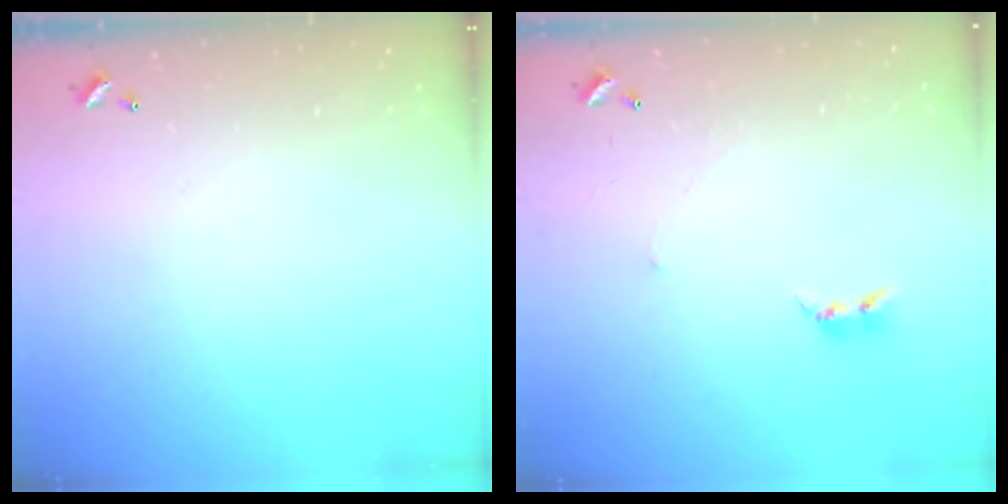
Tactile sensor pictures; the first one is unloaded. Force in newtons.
{"total": 2.4, "press": 2.4, "slide": 0.2}